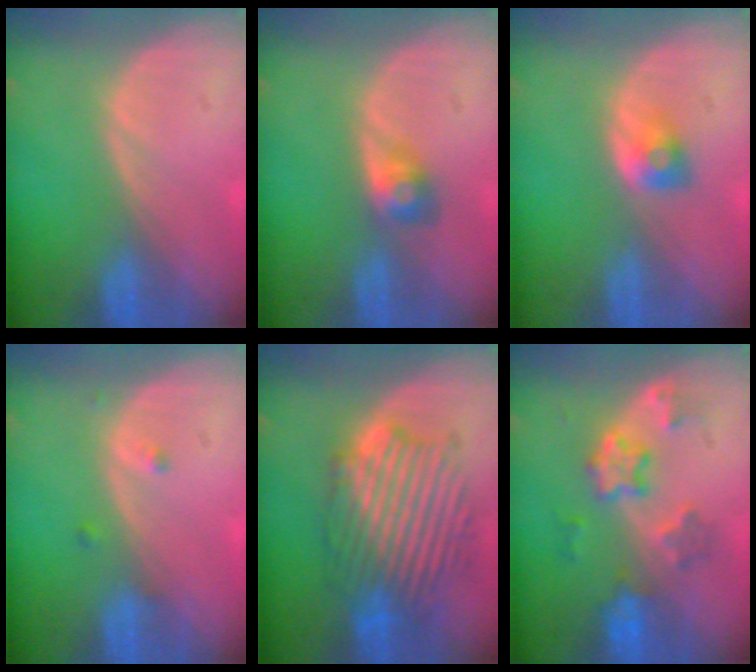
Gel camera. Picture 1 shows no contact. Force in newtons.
{"total": 2.9, "press": 2.7, "slide": 1.1}
{"total": 2.5, "press": 2.3, "slide": 0.9}
{"total": 1.1, "press": 1.1, "slide": 0.1}
{"total": 9.8, "press": 9.8, "slide": 0.3}
{"total": 5.7, "press": 5.7, "slide": 0.4}